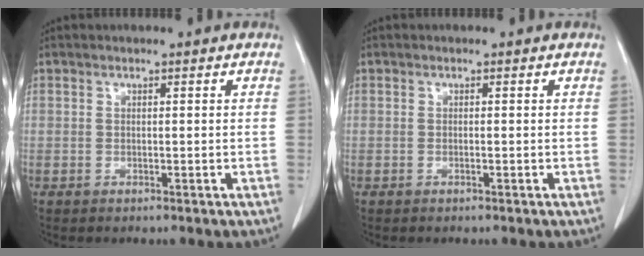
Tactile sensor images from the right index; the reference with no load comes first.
{"total": 0.0}